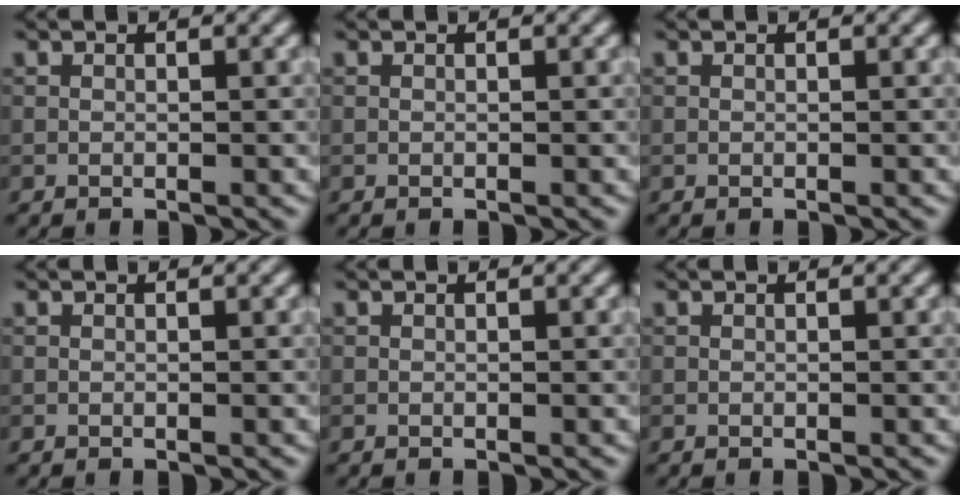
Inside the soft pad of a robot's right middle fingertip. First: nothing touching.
{"total": 0.0}
{"total": 0.0}
{"total": 0.0}
{"total": 0.0}
{"total": 0.0}